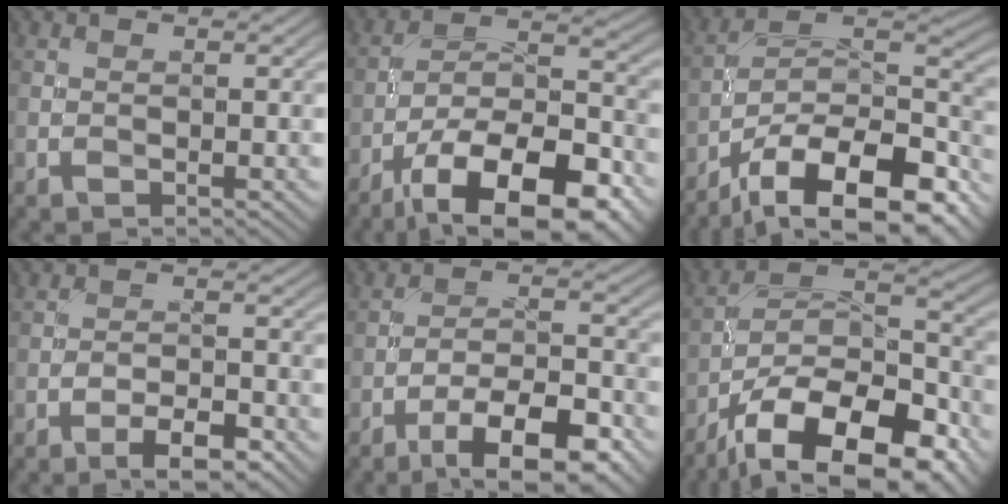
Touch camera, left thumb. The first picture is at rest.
{"total": 17.6, "force": [-11.0, 6.4, 12.1], "torque": [-0.188, -0.021, -0.177]}
{"total": 18.5, "force": [-12.9, 7.0, 11.2], "torque": [-0.181, -0.028, -0.204]}
{"total": 4.7, "force": [-3.1, 1.4, 3.3], "torque": [-0.053, 0.008, -0.050]}
{"total": 11.7, "force": [-7.4, 3.7, 8.2], "torque": [-0.132, 0.001, -0.119]}
{"total": 18.9, "force": [-12.6, 8.0, 11.7], "torque": [-0.180, -0.029, -0.195]}